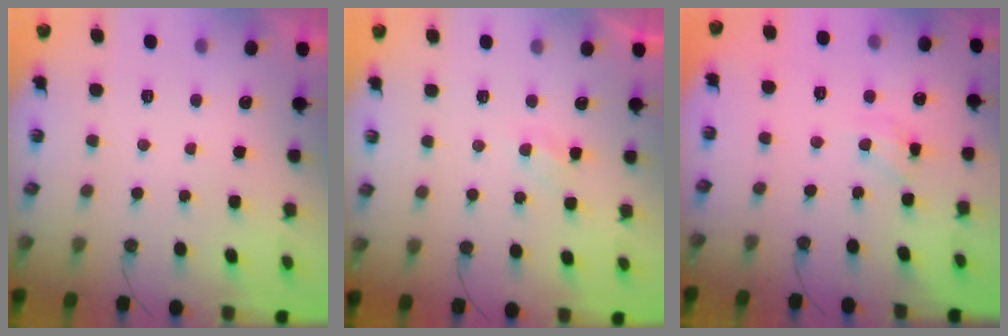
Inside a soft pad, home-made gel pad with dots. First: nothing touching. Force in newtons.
{"total": 2.3, "press": 2.3, "slide": 0.4}
{"total": 7.3, "press": 7.3, "slide": 0.4}